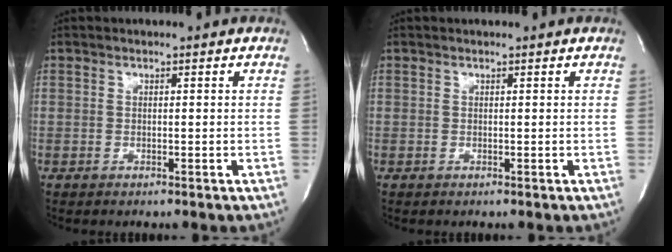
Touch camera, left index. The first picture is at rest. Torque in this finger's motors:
{"motor_torque": [0.33, -0.11, -0.03, -0.01]}